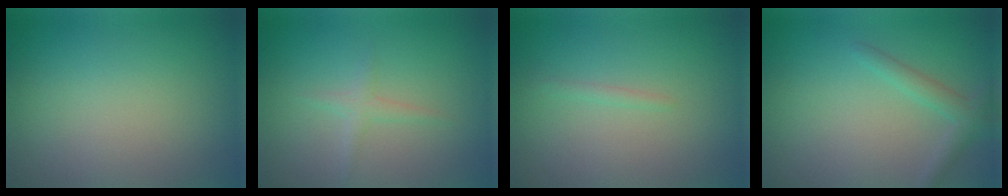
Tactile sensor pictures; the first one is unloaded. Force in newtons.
{"total": 1.3, "press": 1.3, "slide": 0.0}
{"total": 0.7, "press": 0.7, "slide": 0.1}
{"total": 2.1, "press": 2.1, "slide": 0.1}